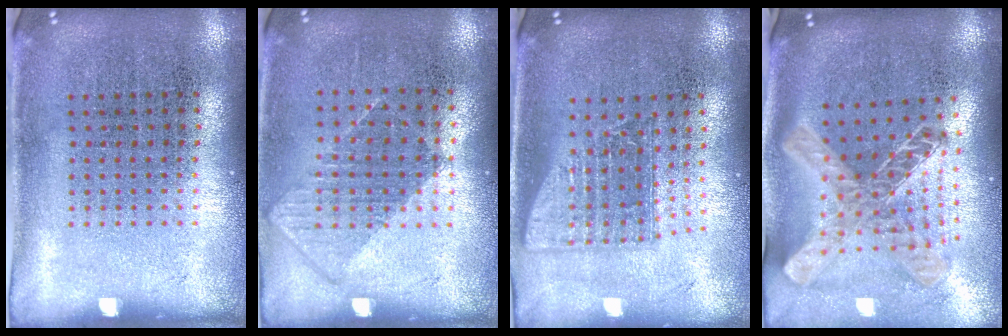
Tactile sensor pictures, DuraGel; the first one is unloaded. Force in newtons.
{"total": 0.8, "press": 0.7, "slide": 0.3}
{"total": 1.5, "press": 1.2, "slide": 1.0}
{"total": 1.9, "press": 1.6, "slide": 1.1}